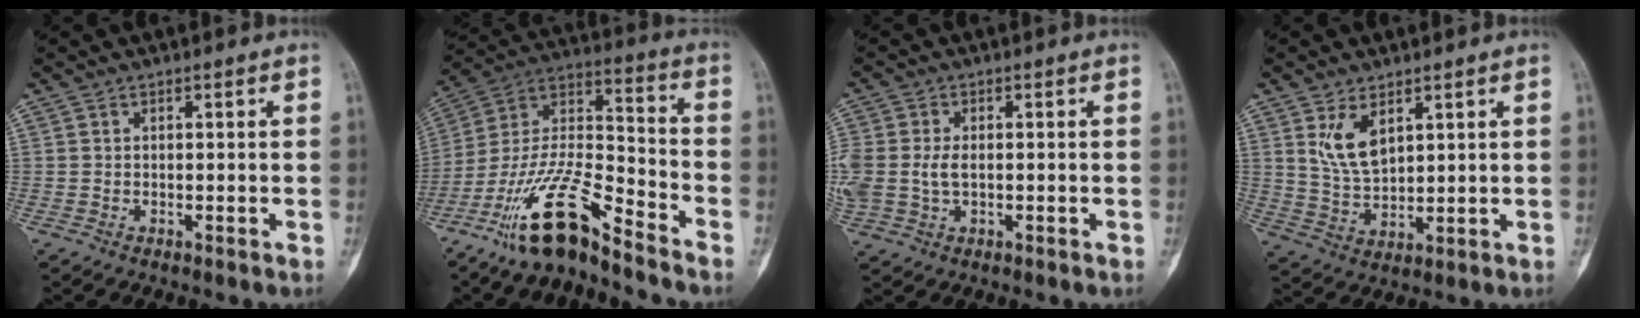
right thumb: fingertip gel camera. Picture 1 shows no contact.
{"total": 16.6, "force": [-12.1, 4.1, 10.7], "torque": [-0.203, 0.082, -0.229]}
{"total": 9.7, "force": [0.0, 6.7, 7.0], "torque": [-0.190, 0.003, 0.008]}
{"total": 7.1, "force": [3.4, 3.8, 5.0], "torque": [-0.082, -0.022, 0.075]}